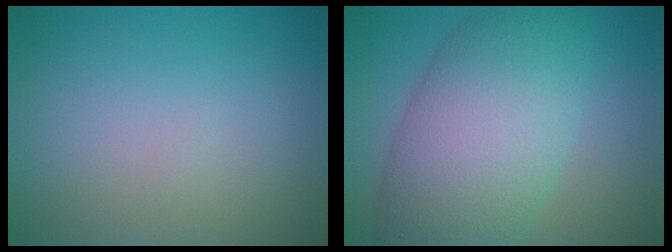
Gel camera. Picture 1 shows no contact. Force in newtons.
{"total": 10.3, "press": 10.3, "slide": 0.2}